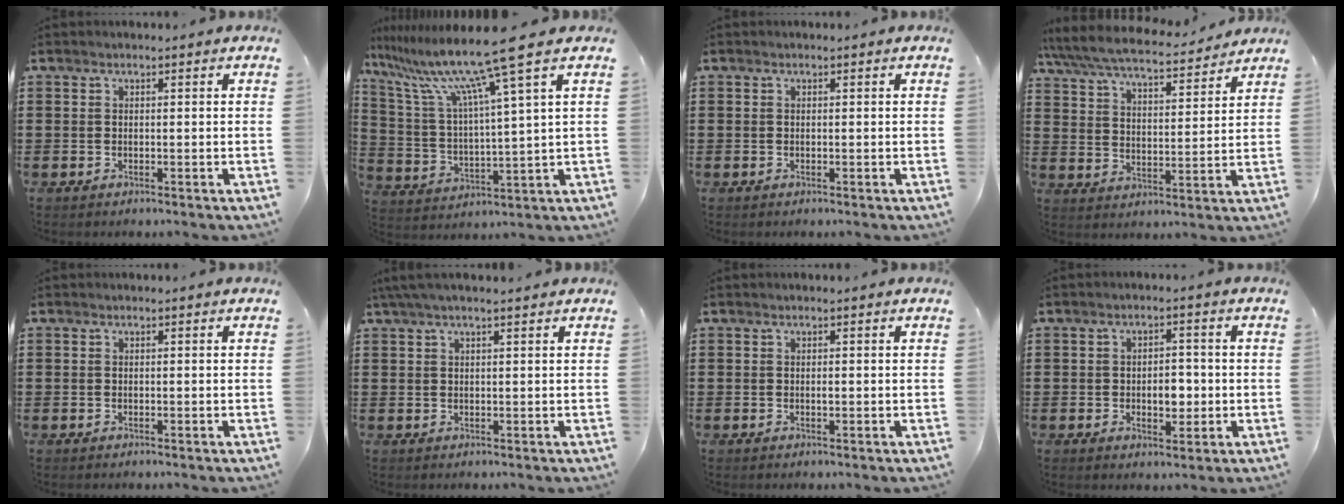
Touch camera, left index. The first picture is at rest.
{"total": 11.7, "force": [8.6, -0.5, 7.9], "torque": [-0.189, -0.045, 0.135]}
{"total": 0.0}
{"total": 6.9, "force": [6.3, 0.6, 2.5], "torque": [-0.076, -0.036, 0.108]}
{"total": 0.0}
{"total": 1.0, "force": [0.7, 0.0, 0.6], "torque": [-0.013, 0.001, 0.014]}
{"total": 0.7, "force": [0.1, 0.1, 0.7], "torque": [-0.014, -0.003, 0.002]}
{"total": 4.3, "force": [-0.6, 2.5, 3.4], "torque": [-0.053, -0.001, -0.018]}